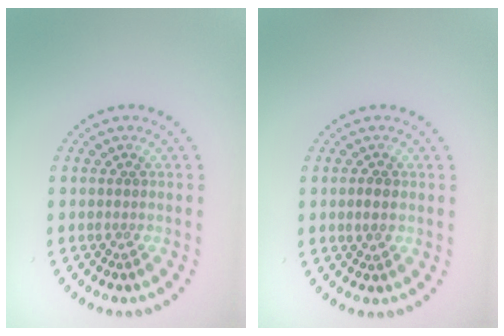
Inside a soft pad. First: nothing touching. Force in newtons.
{"total": 1.2, "press": 1.2, "slide": 0.1}